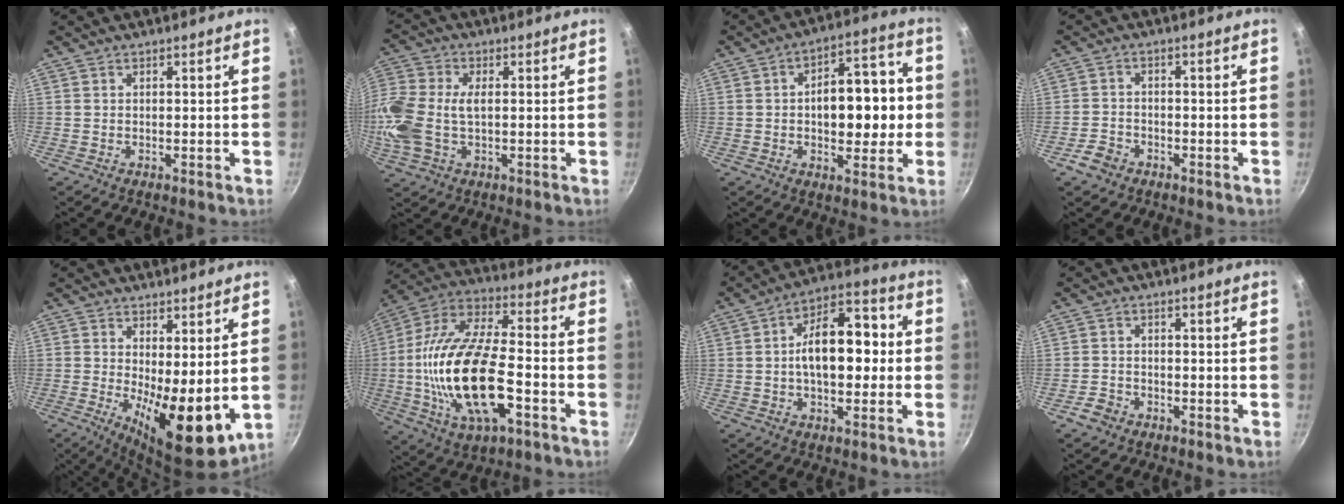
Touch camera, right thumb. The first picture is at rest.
{"total": 15.3, "force": [-0.3, 10.0, 11.7], "torque": [-0.268, 0.015, -0.018]}
{"total": 14.4, "force": [-0.4, 8.4, 11.7], "torque": [-0.119, 0.031, -0.011]}
{"total": 4.0, "force": [-2.5, 2.8, 1.5], "torque": [-0.027, 0.027, -0.044]}
{"total": 12.2, "force": [0.2, 4.6, 11.3], "torque": [-0.146, -0.026, 0.011]}
{"total": 24.1, "force": [-5.2, 10.7, 20.9], "torque": [-0.406, 0.025, -0.102]}
{"total": 15.0, "force": [-0.1, 8.8, 12.2], "torque": [-0.143, 0.039, -0.015]}
{"total": 3.1, "force": [-2.0, 2.2, 1.0], "torque": [-0.017, 0.024, -0.035]}